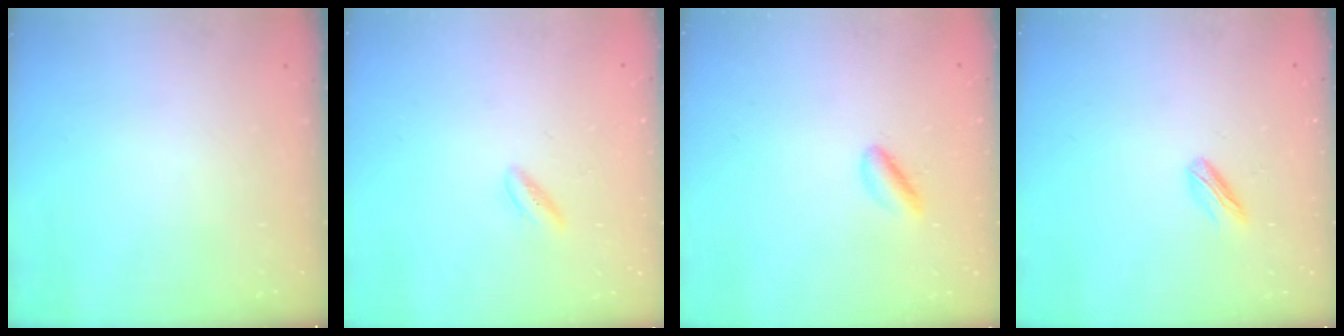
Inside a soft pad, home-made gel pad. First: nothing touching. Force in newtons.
{"total": 2.1, "press": 1.9, "slide": 0.9}
{"total": 3.0, "press": 2.8, "slide": 1.2}
{"total": 3.0, "press": 2.9, "slide": 0.8}